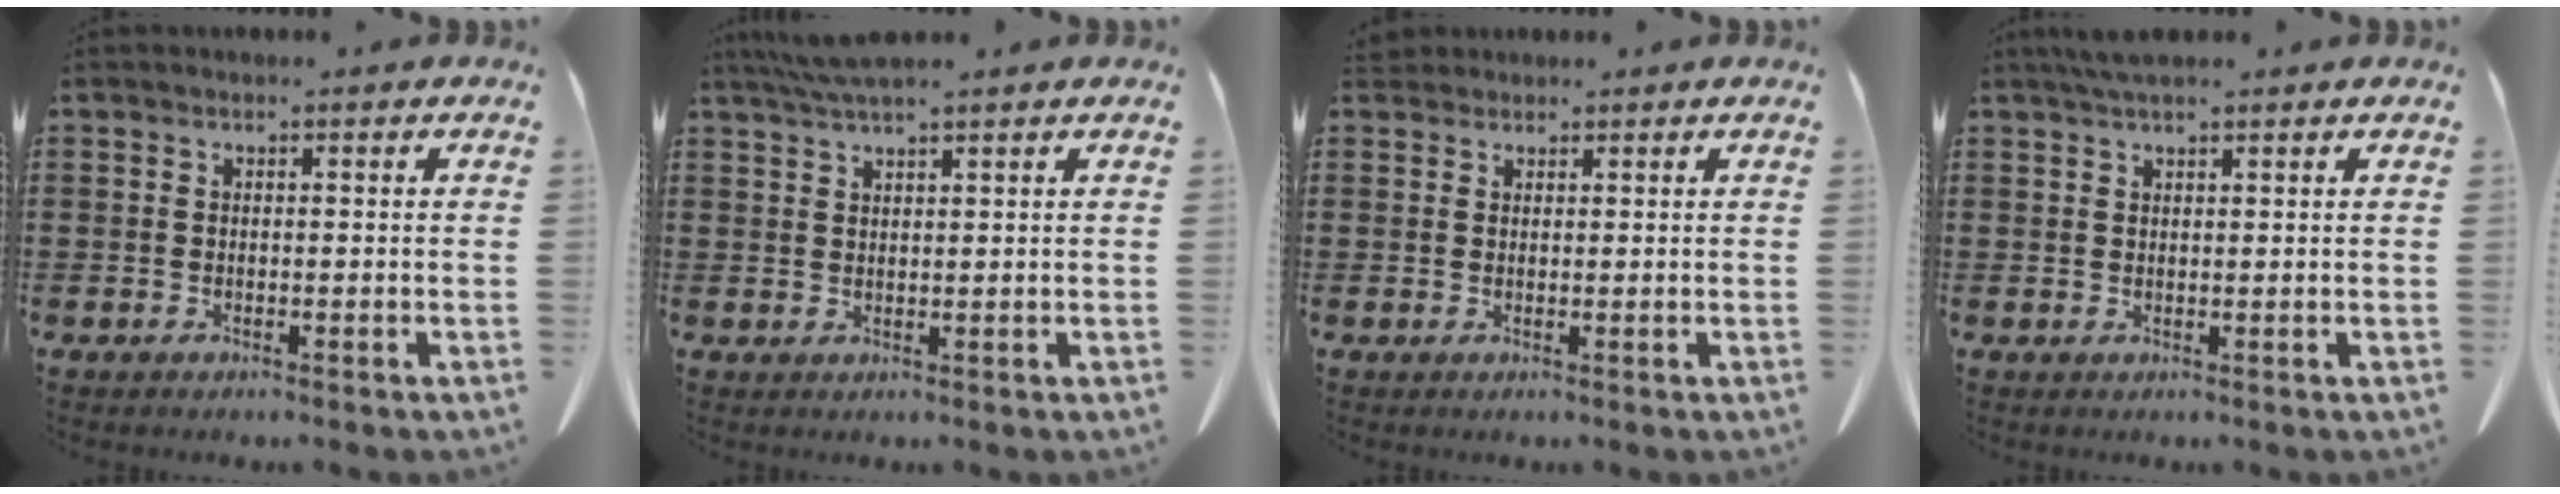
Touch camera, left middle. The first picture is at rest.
{"total": 3.1, "force": [2.6, 0.0, 1.7], "torque": [-0.039, -0.001, 0.049]}
{"total": 1.7, "force": [1.5, 0.7, 0.3], "torque": [-0.011, 0.003, 0.031]}
{"total": 2.5, "force": [1.9, 0.4, 1.5], "torque": [-0.035, 0.004, 0.035]}